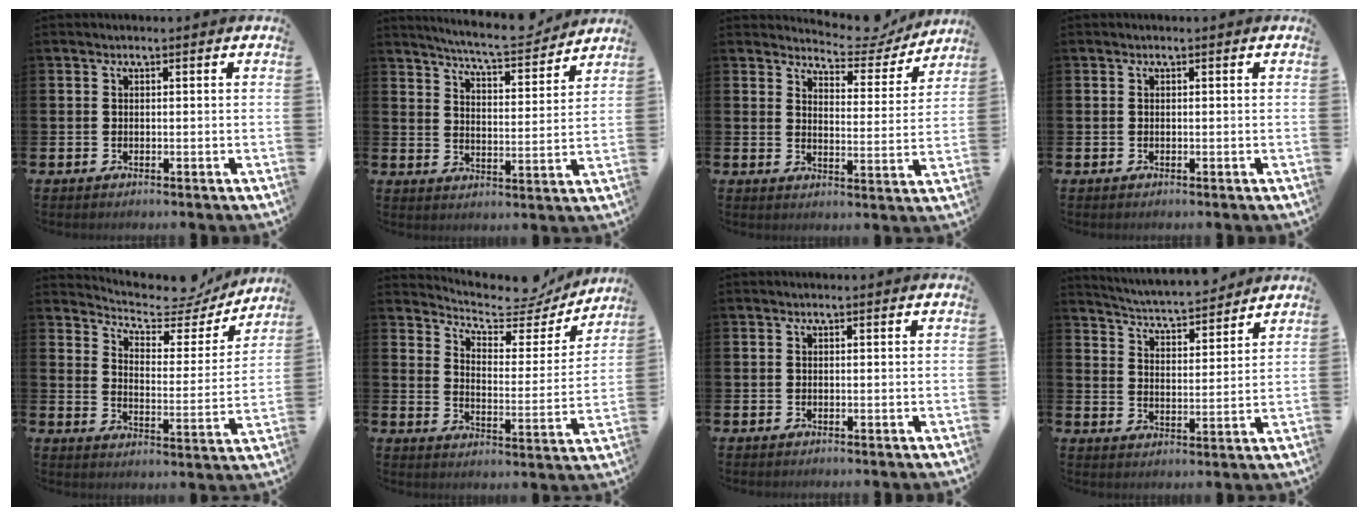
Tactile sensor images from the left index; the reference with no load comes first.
{"total": 7.1, "force": [6.8, 0.4, 1.9], "torque": [-0.048, -0.047, 0.117]}
{"total": 5.6, "force": [5.3, 1.4, 0.7], "torque": [-0.025, -0.040, 0.090]}
{"total": 0.0}
{"total": 6.6, "force": [6.2, 1.9, 1.2], "torque": [-0.045, -0.056, 0.102]}
{"total": 6.9, "force": [6.5, 2.0, 1.2], "torque": [-0.047, -0.057, 0.107]}
{"total": 0.0}
{"total": 5.0, "force": [5.0, 0.4, 0.7], "torque": [-0.038, -0.037, 0.084]}